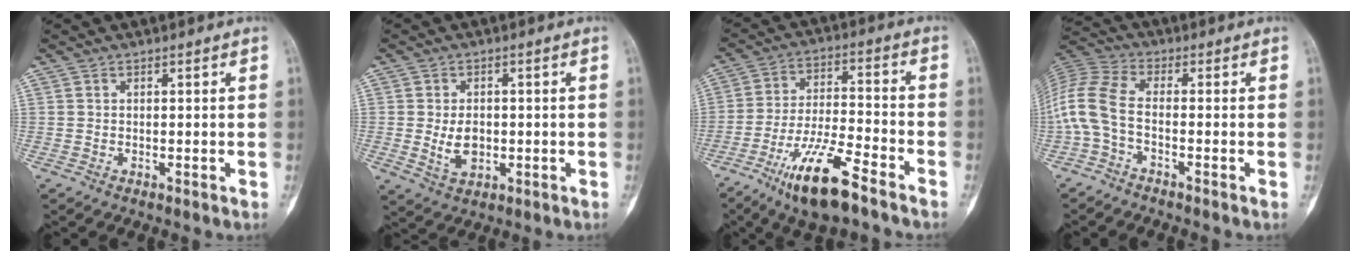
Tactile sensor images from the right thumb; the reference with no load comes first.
{"total": 5.1, "force": [-0.4, 3.6, 3.7], "torque": [-0.053, -0.003, 0.002]}
{"total": 14.3, "force": [-9.1, 3.3, 10.5], "torque": [-0.202, 0.045, -0.162]}
{"total": 9.3, "force": [-2.7, 3.7, 8.1], "torque": [-0.198, 0.028, -0.065]}